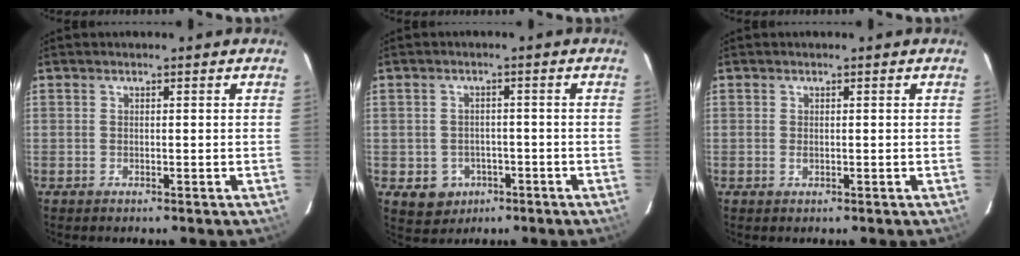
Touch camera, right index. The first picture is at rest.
{"total": 5.7, "force": [-2.3, 5.1, 1.5], "torque": [-0.039, 0.011, -0.018]}
{"total": 0.8, "force": [0.0, 0.5, 0.6], "torque": [-0.012, 0.000, 0.000]}